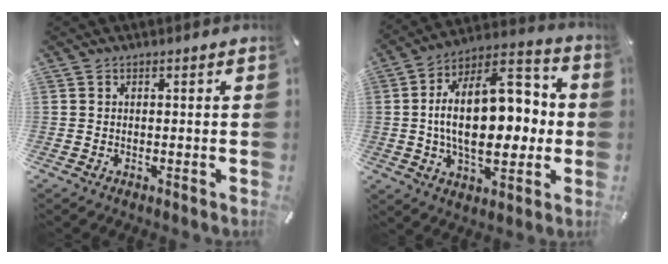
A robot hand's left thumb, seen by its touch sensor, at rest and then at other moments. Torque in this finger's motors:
{"motor_torque": [2.41, 2.60, 1.65, -1.12, 0.82]}